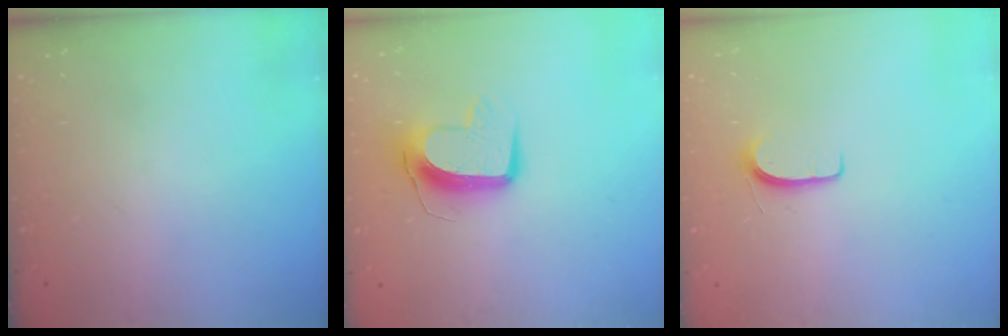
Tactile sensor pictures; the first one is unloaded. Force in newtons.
{"total": 10.1, "press": 10.1, "slide": 0.4}
{"total": 5.8, "press": 5.8, "slide": 0.6}